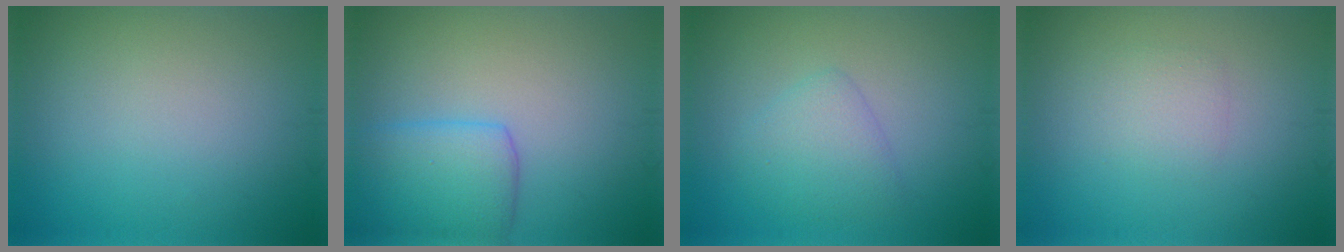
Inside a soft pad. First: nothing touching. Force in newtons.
{"total": 4.2, "press": 4.2, "slide": 0.2}
{"total": 2.5, "press": 2.5, "slide": 0.1}
{"total": 1.4, "press": 1.4, "slide": 0.1}